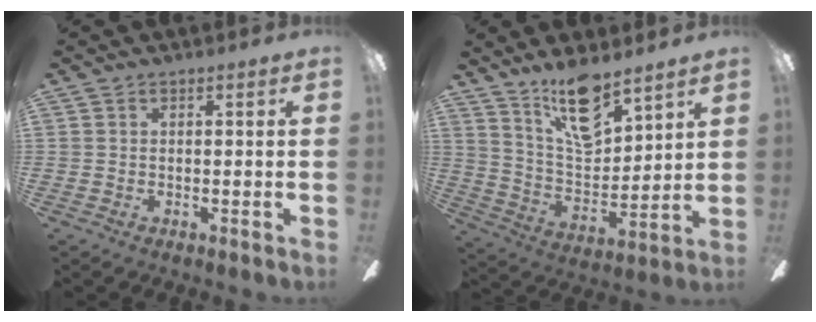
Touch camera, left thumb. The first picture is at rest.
{"total": 15.2, "force": [11.4, 5.5, 8.5], "torque": [-0.156, -0.062, 0.202]}